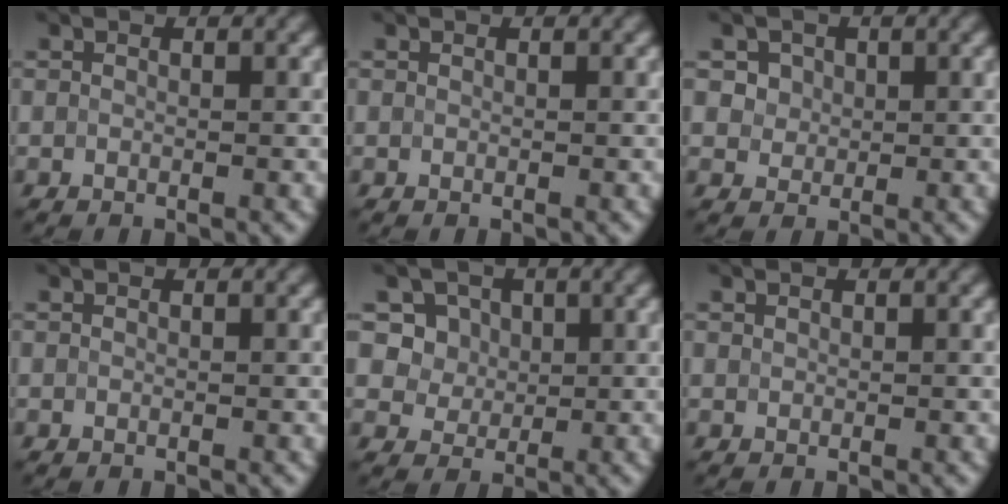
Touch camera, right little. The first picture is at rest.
{"total": 0.0}
{"total": 3.0, "force": [1.4, 2.4, 1.2], "torque": [-0.029, 0.000, 0.031]}
{"total": 0.0}
{"total": 5.0, "force": [2.1, 4.1, 1.9], "torque": [-0.033, -0.007, 0.040]}
{"total": 0.0}